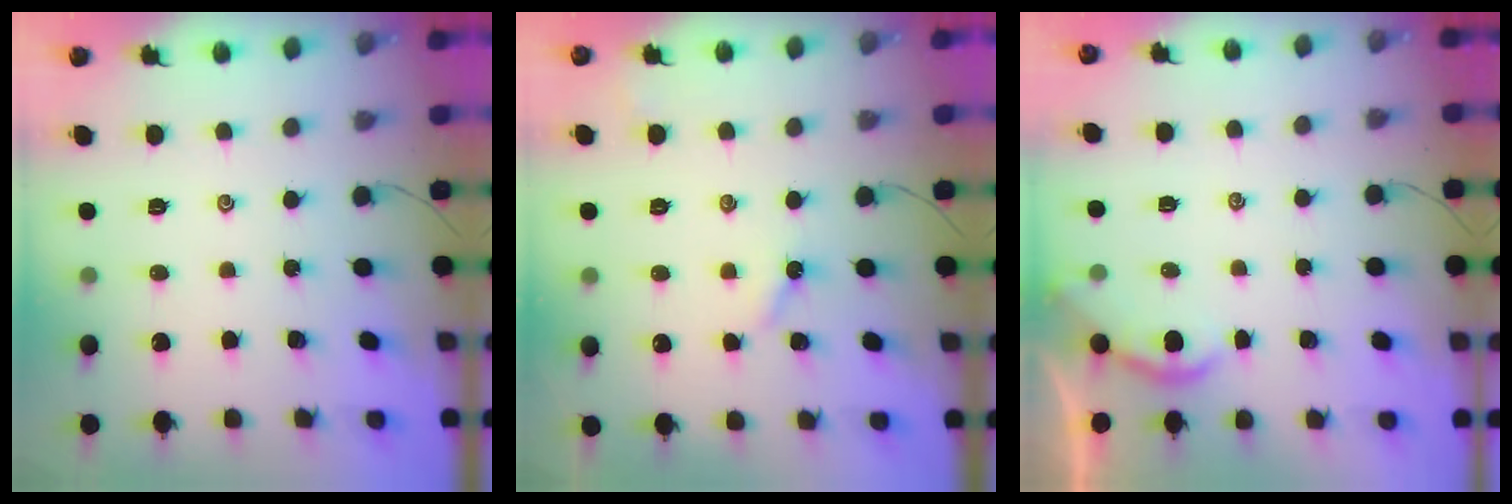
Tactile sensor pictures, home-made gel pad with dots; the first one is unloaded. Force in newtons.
{"total": 2.4, "press": 2.3, "slide": 0.3}
{"total": 1.3, "press": 1.3, "slide": 0.3}